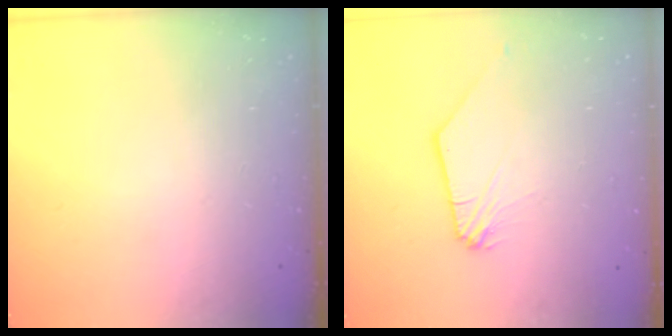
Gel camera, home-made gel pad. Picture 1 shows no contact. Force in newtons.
{"total": 0.6, "press": 0.5, "slide": 0.1}